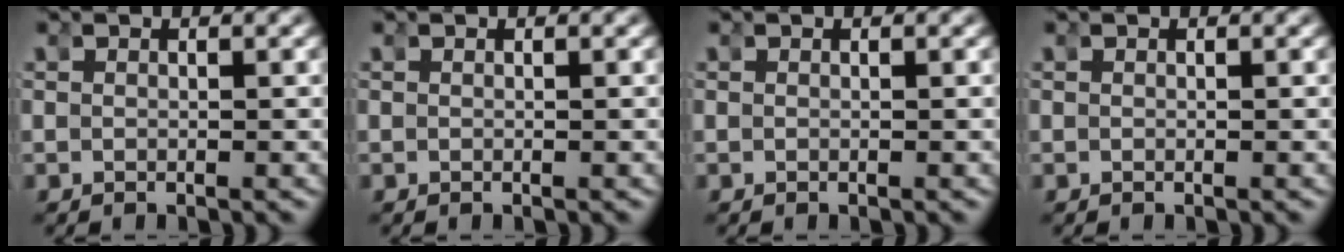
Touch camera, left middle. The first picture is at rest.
{"total": 0.0}
{"total": 0.0}
{"total": 0.0}